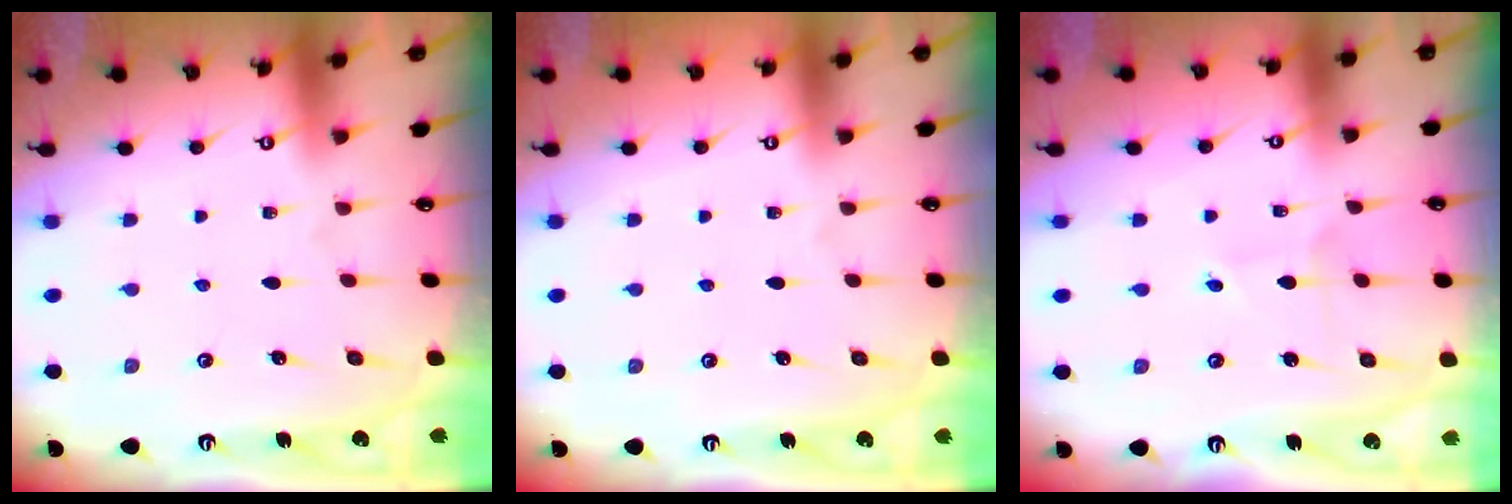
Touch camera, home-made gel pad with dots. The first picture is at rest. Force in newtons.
{"total": 0.9, "press": 0.9, "slide": 0.2}
{"total": 3.1, "press": 3.1, "slide": 0.3}